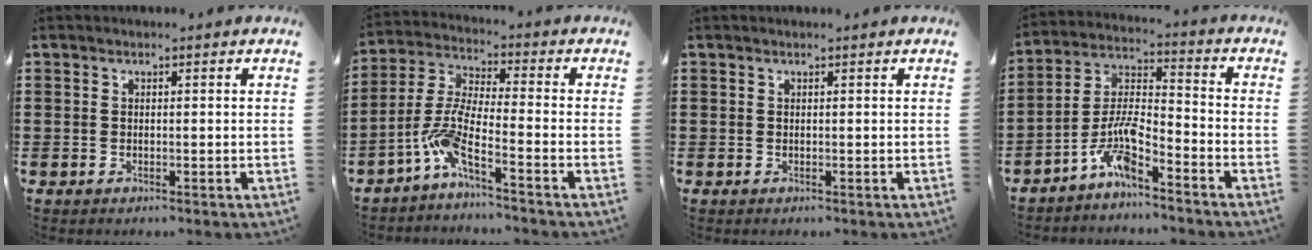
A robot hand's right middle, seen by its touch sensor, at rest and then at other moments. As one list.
[{"total": 6.7, "force": [-4.2, 0.7, 5.1], "torque": [-0.132, -0.023, -0.089]}, {"total": 0.0}, {"total": 7.8, "force": [-5.6, 1.6, 5.3], "torque": [-0.132, -0.011, -0.116]}]